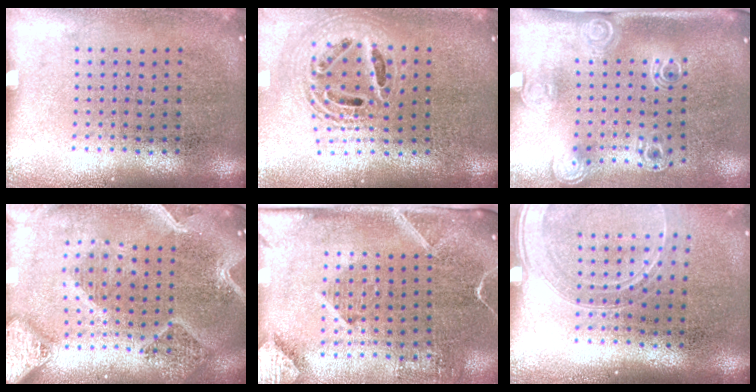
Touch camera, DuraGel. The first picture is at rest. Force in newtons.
{"total": 2.0, "press": 1.6, "slide": 1.3}
{"total": 2.1, "press": 1.5, "slide": 1.5}
{"total": 3.2, "press": 2.6, "slide": 1.8}
{"total": 2.8, "press": 2.1, "slide": 1.9}
{"total": 1.7, "press": 1.6, "slide": 0.7}